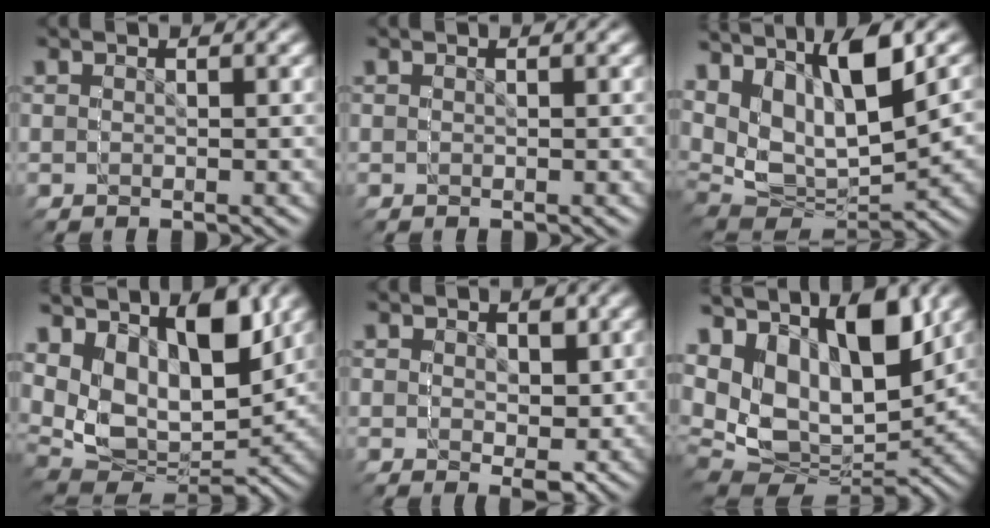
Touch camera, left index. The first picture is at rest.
{"total": 0.0}
{"total": 5.5, "force": [2.1, 4.3, 2.7], "torque": [-0.101, -0.006, 0.039]}
{"total": 7.8, "force": [2.7, 6.1, 4.1], "torque": [-0.107, -0.013, 0.051]}
{"total": 2.4, "force": [1.0, 0.3, -2.2], "torque": [0.036, 0.001, 0.011]}
{"total": 11.1, "force": [2.2, 8.6, 6.8], "torque": [-0.155, -0.024, 0.048]}